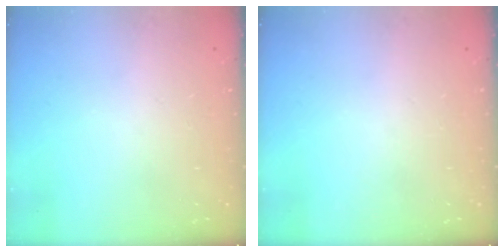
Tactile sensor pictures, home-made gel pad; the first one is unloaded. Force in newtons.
{"total": 0.0}